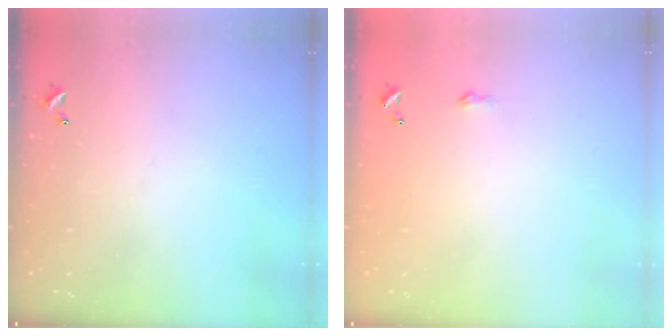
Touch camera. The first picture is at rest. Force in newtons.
{"total": 1.8, "press": 1.8, "slide": 0.3}